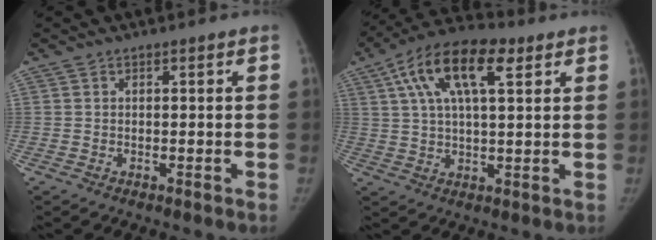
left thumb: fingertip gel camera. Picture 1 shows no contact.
{"total": 15.2, "force": [6.3, 6.3, 12.3], "torque": [-0.208, 0.014, 0.103]}